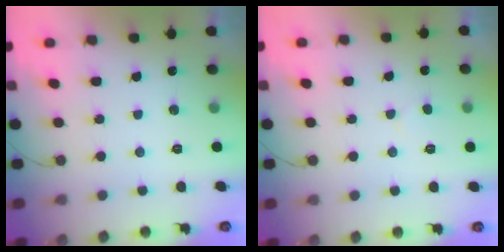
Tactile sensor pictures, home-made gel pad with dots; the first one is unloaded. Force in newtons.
{"total": 3.5, "press": 3.5, "slide": 0.3}